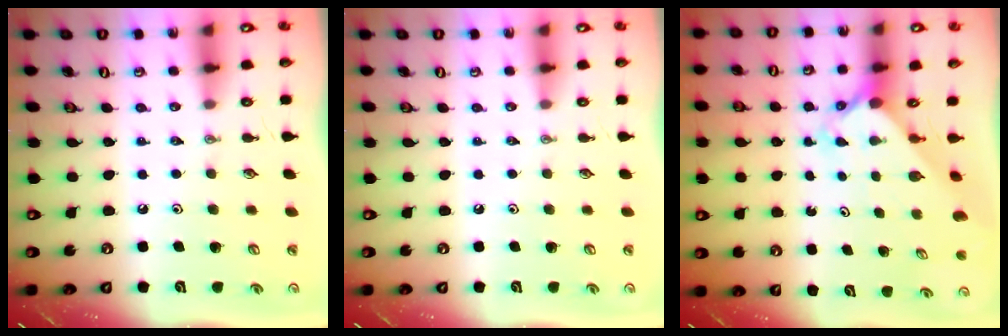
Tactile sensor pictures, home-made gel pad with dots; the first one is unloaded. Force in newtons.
{"total": 0.0}
{"total": 2.5, "press": 2.5, "slide": 0.3}